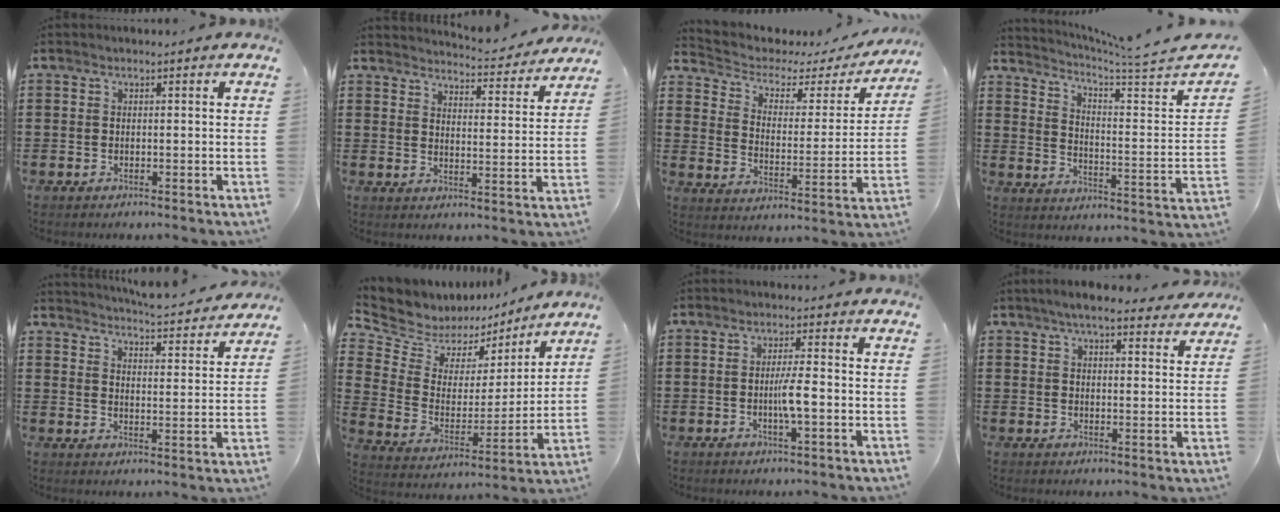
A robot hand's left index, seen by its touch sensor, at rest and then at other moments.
{"total": 4.3, "force": [4.3, -0.3, 0.5], "torque": [-0.015, -0.039, 0.068]}
{"total": 3.5, "force": [2.3, 2.0, 1.8], "torque": [-0.052, -0.016, 0.029]}
{"total": 4.3, "force": [3.7, -0.7, 2.0], "torque": [-0.052, -0.049, 0.052]}
{"total": 4.6, "force": [4.5, -0.5, 0.6], "torque": [-0.026, -0.037, 0.074]}
{"total": 5.9, "force": [4.8, 3.4, -0.3], "torque": [-0.040, -0.041, 0.082]}
{"total": 3.8, "force": [-0.6, 0.1, 3.7], "torque": [-0.065, -0.003, -0.013]}
{"total": 5.7, "force": [5.0, 1.0, 2.6], "torque": [-0.055, -0.010, 0.090]}